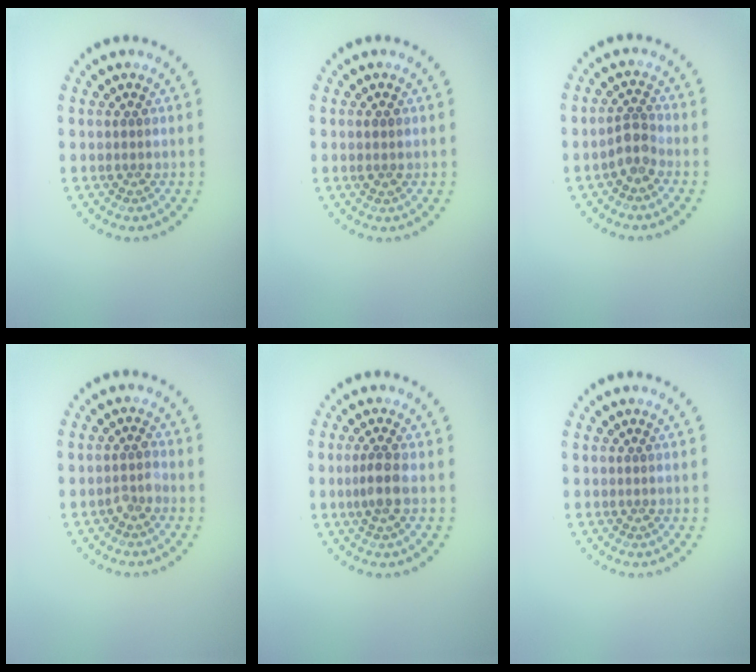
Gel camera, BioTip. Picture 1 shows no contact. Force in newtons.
{"total": 0.9, "press": 0.8, "slide": 0.2}
{"total": 2.1, "press": 1.7, "slide": 1.2}
{"total": 1.2, "press": 1.1, "slide": 0.5}
{"total": 2.0, "press": 1.8, "slide": 0.9}
{"total": 0.0}